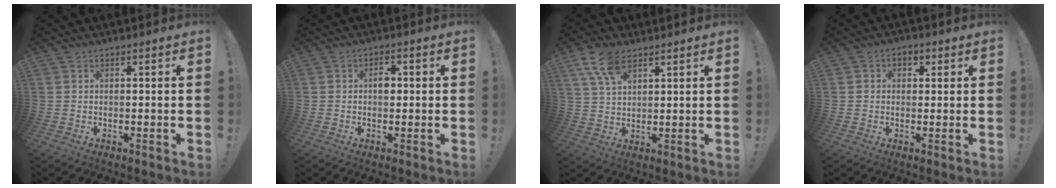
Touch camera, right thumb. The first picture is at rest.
{"total": 3.5, "force": [0.0, 2.3, 2.7], "torque": [-0.029, 0.002, -0.007]}
{"total": 9.2, "force": [5.6, 4.4, 5.9], "torque": [-0.104, -0.018, 0.105]}
{"total": 3.3, "force": [0.6, 2.7, 1.7], "torque": [-0.020, 0.005, 0.010]}